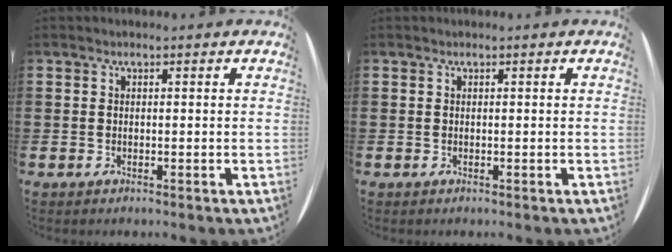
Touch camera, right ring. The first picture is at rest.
{"total": 0.0}